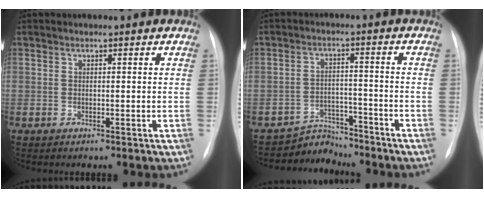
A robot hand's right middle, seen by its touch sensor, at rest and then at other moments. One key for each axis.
{"total": 4.9, "fx": -4.5, "fy": 1.1, "fz": -1.4, "tx": 0.029, "ty": 0.014, "tz": -0.069}